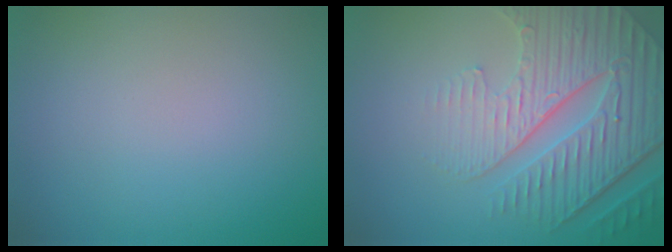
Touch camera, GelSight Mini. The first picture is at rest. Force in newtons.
{"total": 7.0, "press": 5.4, "slide": 4.5}